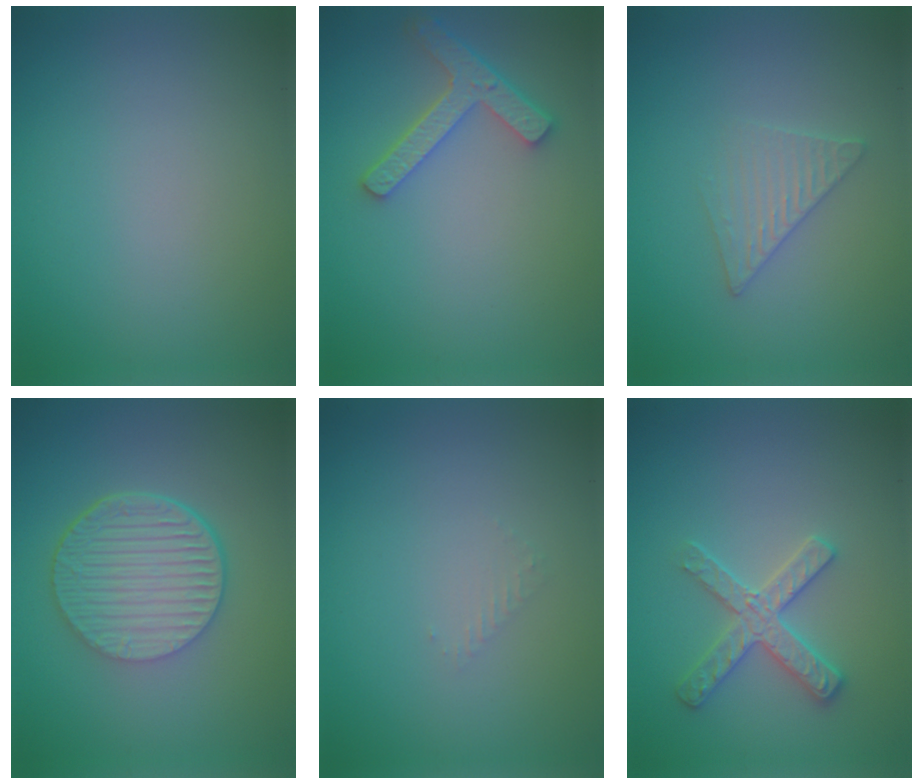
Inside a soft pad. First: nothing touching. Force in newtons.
{"total": 3.8, "press": 3.0, "slide": 2.3}
{"total": 2.4, "press": 2.3, "slide": 0.2}
{"total": 6.6, "press": 4.6, "slide": 4.8}
{"total": 0.8, "press": 0.8, "slide": 0.3}
{"total": 2.9, "press": 2.9, "slide": 0.1}